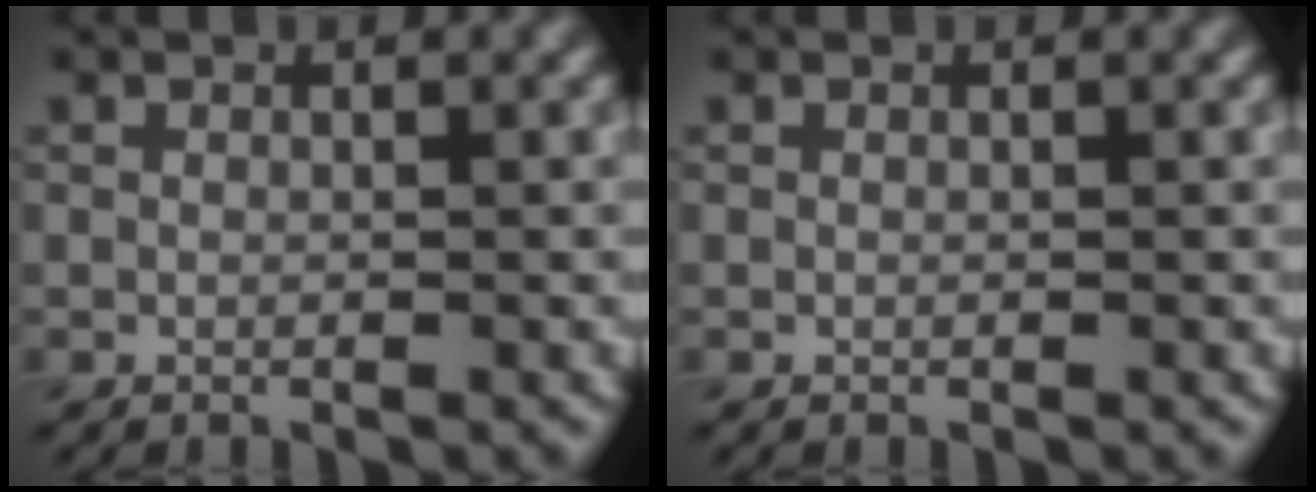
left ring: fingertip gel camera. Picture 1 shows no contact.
{"total": 0.0}